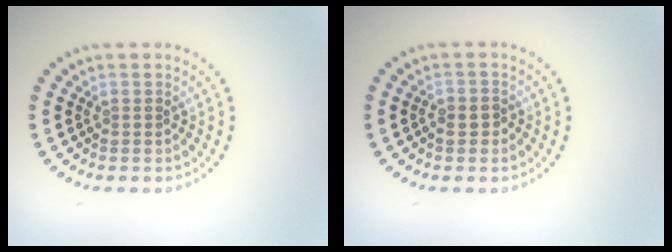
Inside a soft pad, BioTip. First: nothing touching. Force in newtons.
{"total": 1.1, "press": 1.0, "slide": 0.4}